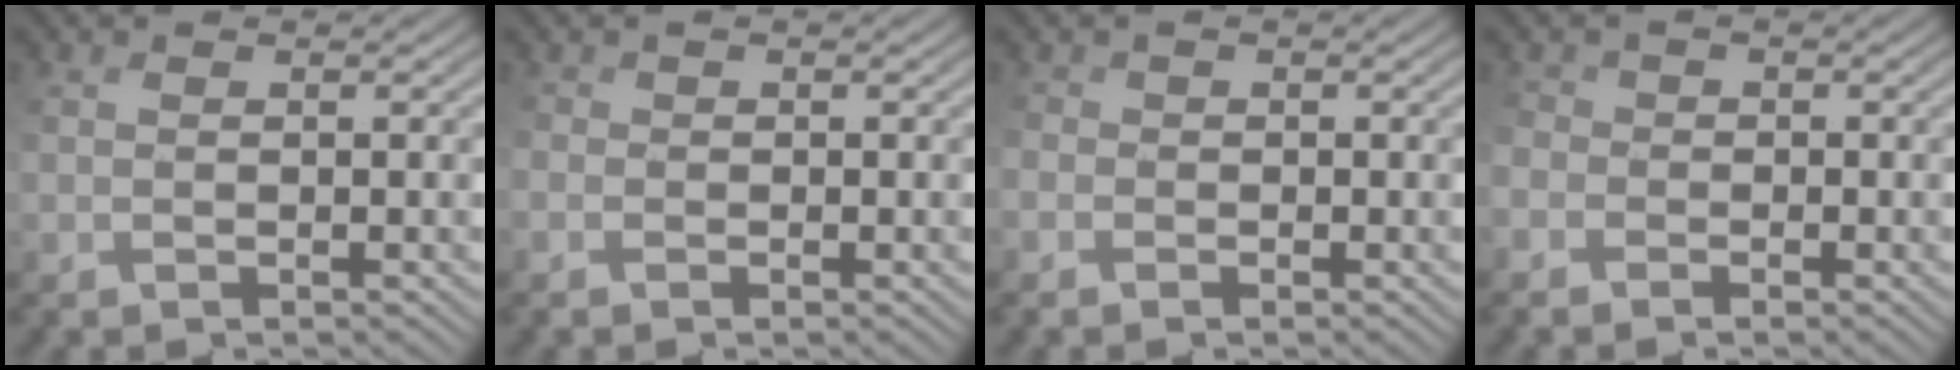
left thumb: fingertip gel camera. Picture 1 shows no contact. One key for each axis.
{"total": 1.5, "fx": -0.8, "fy": 1.3, "fz": 0.3, "tx": -0.012, "ty": -0.004, "tz": -0.018}
{"total": 1.8, "fx": -1.0, "fy": 1.4, "fz": 0.4, "tx": -0.014, "ty": -0.003, "tz": -0.019}
{"total": 3.3, "fx": -2.0, "fy": 2.5, "fz": 1.0, "tx": -0.028, "ty": -0.003, "tz": -0.037}